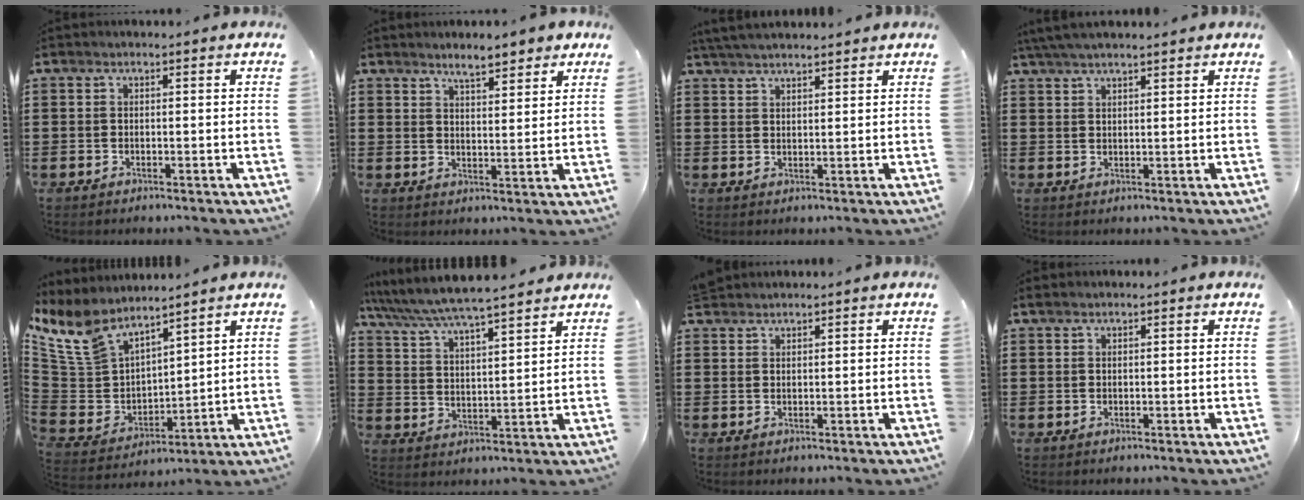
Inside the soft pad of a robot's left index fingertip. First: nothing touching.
{"total": 4.8, "force": [4.3, 1.0, 1.9], "torque": [-0.041, -0.009, 0.077]}
{"total": 3.6, "force": [3.4, 0.2, 1.1], "torque": [-0.030, -0.002, 0.066]}
{"total": 3.6, "force": [3.2, 0.4, 1.7], "torque": [-0.041, 0.002, 0.061]}
{"total": 9.3, "force": [7.6, 4.5, 2.9], "torque": [-0.098, -0.049, 0.145]}
{"total": 5.2, "force": [5.0, -0.1, 1.6], "torque": [-0.056, -0.034, 0.081]}
{"total": 1.7, "force": [1.6, 0.4, 0.2], "torque": [-0.007, 0.003, 0.033]}
{"total": 0.5, "force": [0.5, 0.1, 0.1], "torque": [-0.005, 0.001, 0.011]}